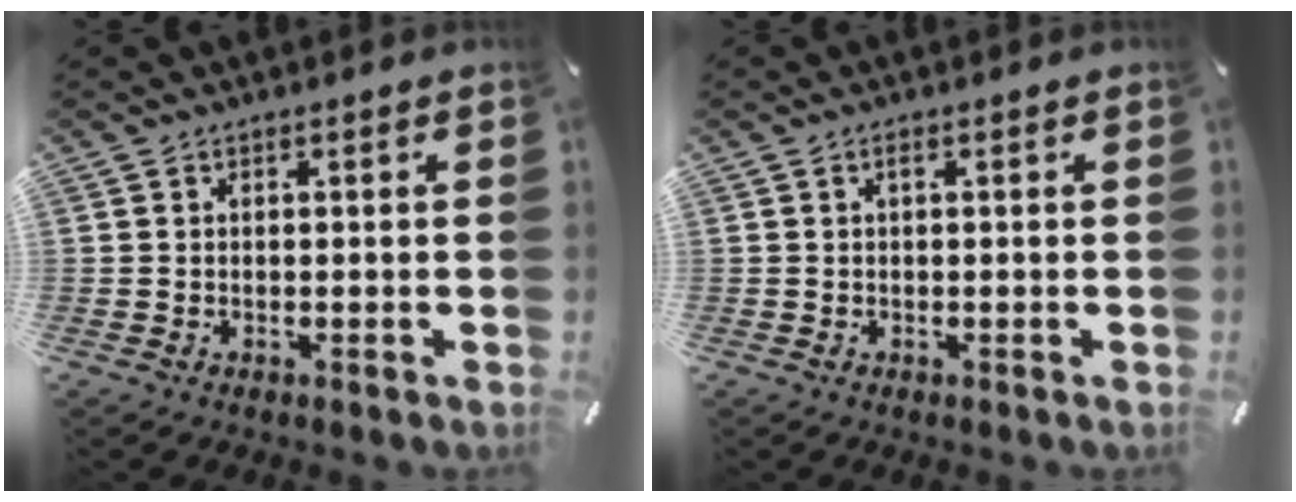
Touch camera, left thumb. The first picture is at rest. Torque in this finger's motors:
{"motor_torque": [0.12, 0.36, -0.03, -0.33, 0.04]}